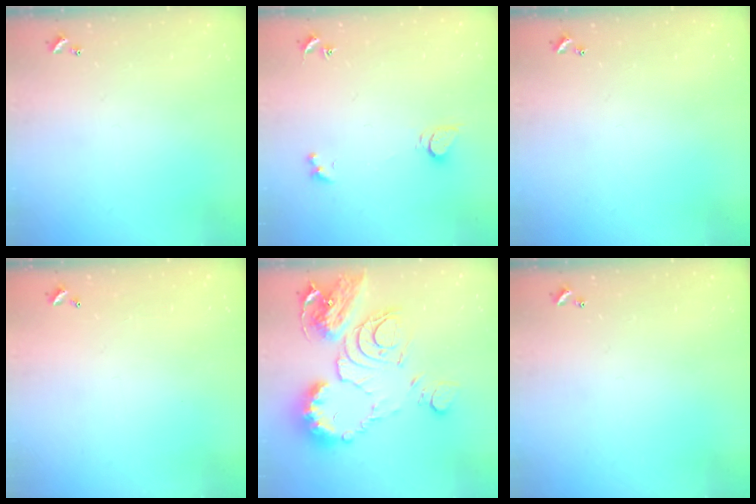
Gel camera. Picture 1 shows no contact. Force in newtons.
{"total": 1.7, "press": 1.7, "slide": 0.4}
{"total": 0.0}
{"total": 2.9, "press": 2.9, "slide": 0.1}
{"total": 18.9, "press": 18.7, "slide": 2.3}
{"total": 0.0}